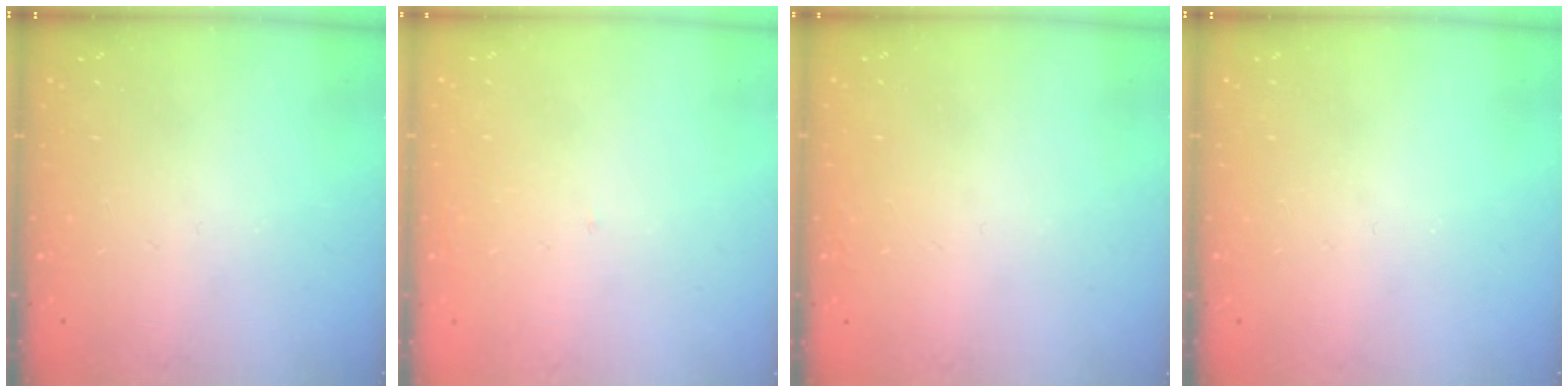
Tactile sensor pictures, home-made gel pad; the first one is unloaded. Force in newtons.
{"total": 1.7, "press": 1.6, "slide": 0.1}
{"total": 1.6, "press": 1.5, "slide": 0.1}
{"total": 0.0}